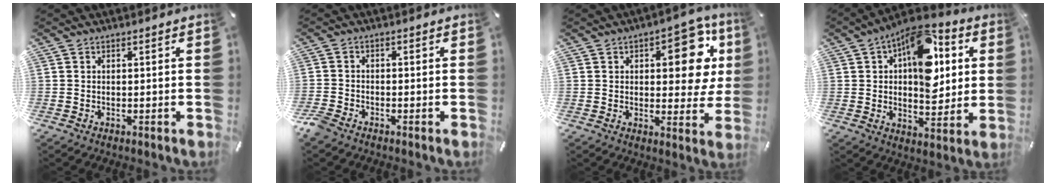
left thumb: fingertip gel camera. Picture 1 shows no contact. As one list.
[{"total": 2.6, "force": [-2.1, 1.2, 0.9], "torque": [-0.035, 0.004, -0.048]}, {"total": 14.3, "force": [5.0, 7.5, 11.1], "torque": [-0.118, -0.026, 0.076]}, {"total": 16.9, "force": [5.9, 10.0, 12.4], "torque": [-0.159, -0.024, 0.102]}]